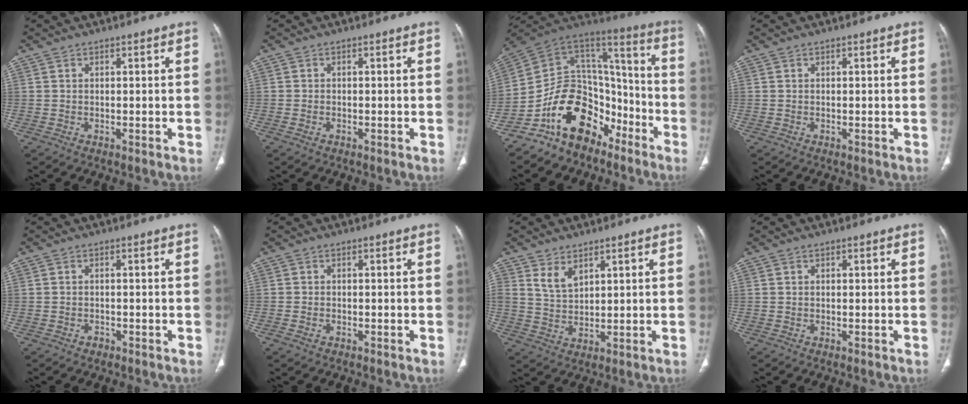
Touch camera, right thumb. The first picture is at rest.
{"total": 1.0, "force": [-0.5, 0.6, 0.6], "torque": [-0.015, 0.004, -0.007]}
{"total": 19.1, "force": [-10.9, 12.3, 9.8], "torque": [-0.116, 0.119, -0.191]}
{"total": 0.0}
{"total": 1.1, "force": [-0.7, 0.8, 0.3], "torque": [-0.005, 0.005, -0.012]}
{"total": 1.5, "force": [-0.8, 0.9, 0.8], "torque": [-0.020, 0.005, -0.012]}
{"total": 4.5, "force": [2.7, 2.5, 2.5], "torque": [-0.035, -0.022, 0.060]}
{"total": 0.0}